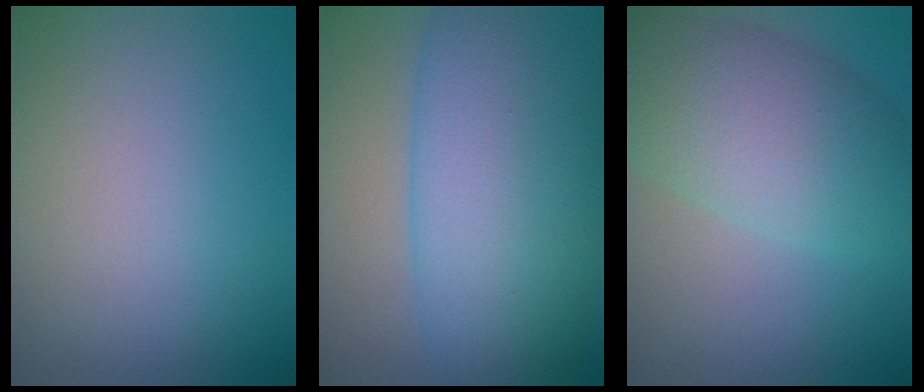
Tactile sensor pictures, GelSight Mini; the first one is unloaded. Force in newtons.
{"total": 13.0, "press": 13.0, "slide": 0.2}
{"total": 7.8, "press": 7.8, "slide": 0.1}